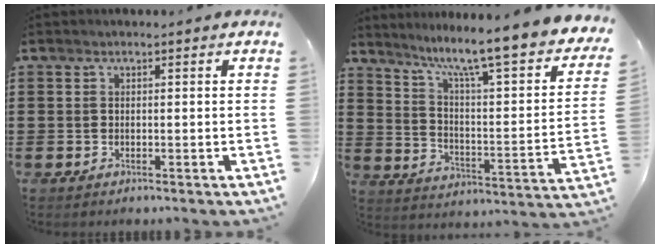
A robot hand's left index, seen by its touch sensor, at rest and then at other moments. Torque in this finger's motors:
{"motor_torque": [2.15, 0.01, 0.83, 0.21]}